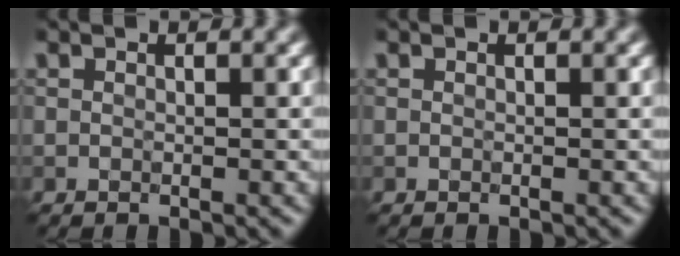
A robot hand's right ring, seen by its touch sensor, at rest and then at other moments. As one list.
[{"total": 0.0}]